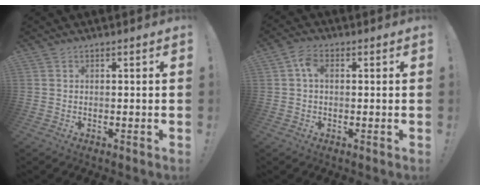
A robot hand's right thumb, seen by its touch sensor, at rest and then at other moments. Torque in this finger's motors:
{"motor_torque": [-0.03, -0.27, 0.10, 0.08, 0.06]}